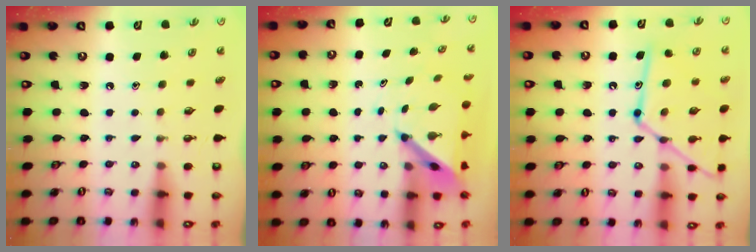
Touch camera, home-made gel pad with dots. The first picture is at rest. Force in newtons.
{"total": 5.4, "press": 5.3, "slide": 0.7}
{"total": 17.0, "press": 16.9, "slide": 1.2}